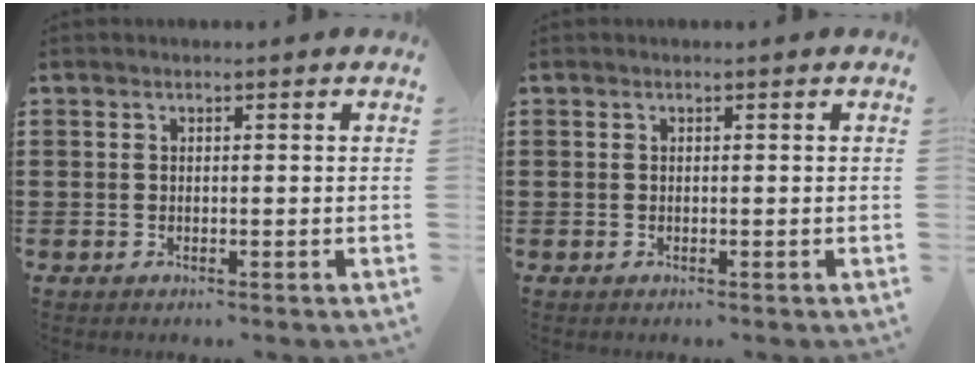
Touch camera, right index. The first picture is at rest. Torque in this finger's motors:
{"motor_torque": [0.00, 0.00, 0.00, 0.00]}